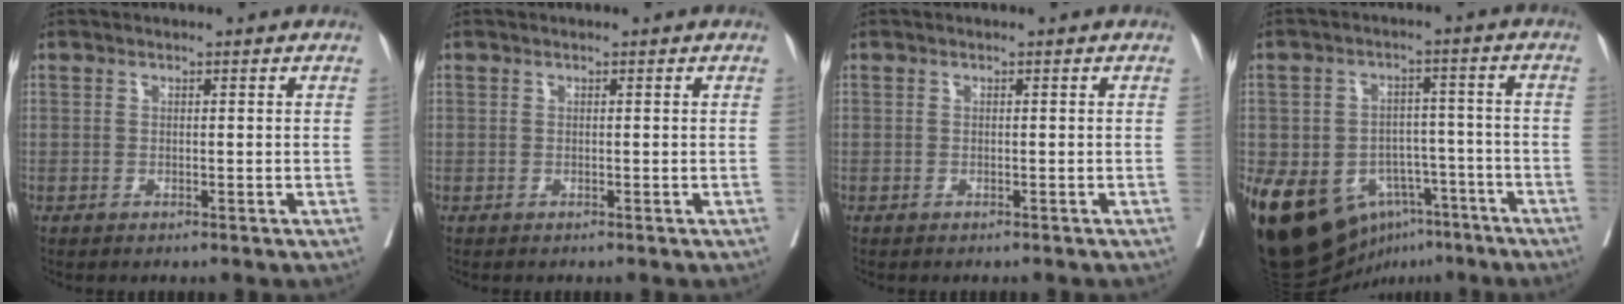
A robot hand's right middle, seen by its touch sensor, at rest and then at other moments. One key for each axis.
{"total": 0.0}
{"total": 0.6, "fx": -0.6, "fy": 0.1, "fz": 0.1, "tx": -0.001, "ty": -0.001, "tz": -0.014}
{"total": 19.0, "fx": -9.8, "fy": 13.1, "fz": 9.6, "tx": -0.184, "ty": 0.026, "tz": -0.138}